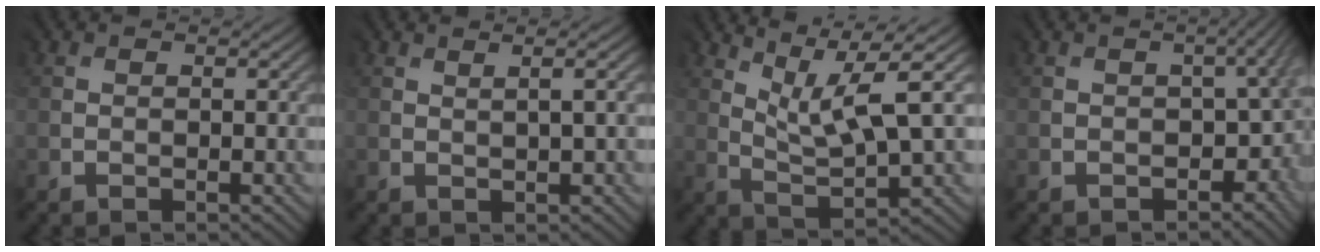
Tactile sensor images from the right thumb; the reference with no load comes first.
{"total": 1.6, "force": [0.9, 0.3, 1.3], "torque": [-0.008, 0.014, 0.007]}
{"total": 7.7, "force": [4.0, 1.4, 6.4], "torque": [-0.120, 0.008, 0.080]}
{"total": 6.2, "force": [-2.3, 3.5, 4.6], "torque": [-0.037, -0.019, -0.009]}